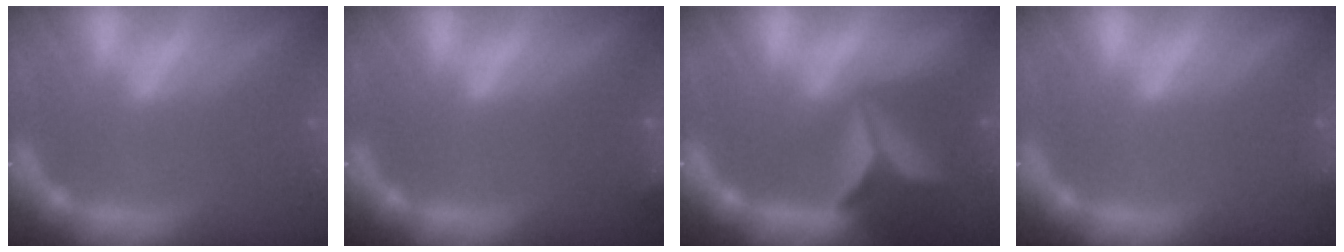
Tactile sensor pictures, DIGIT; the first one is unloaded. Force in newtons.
{"total": 3.9}
{"total": 9.5}
{"total": 1.4}